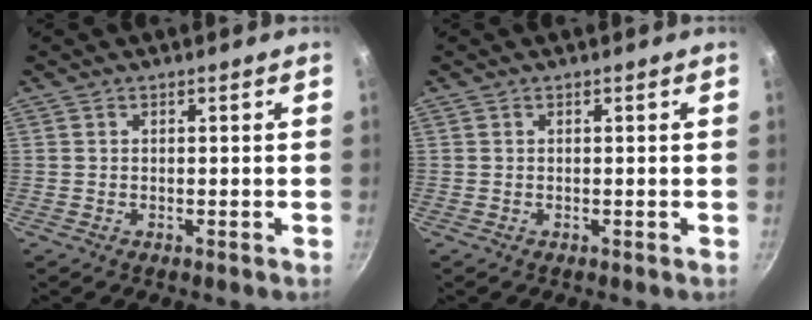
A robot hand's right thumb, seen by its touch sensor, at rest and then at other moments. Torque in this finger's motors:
{"motor_torque": [0.00, 0.00, -0.08, 0.08, 0.00]}